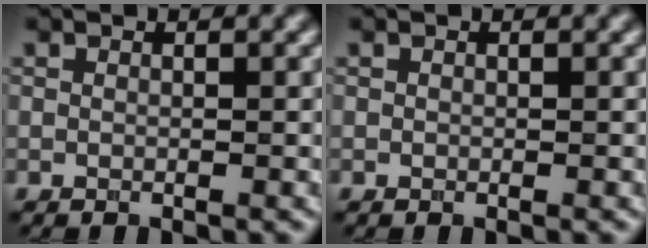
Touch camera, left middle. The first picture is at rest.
{"total": 0.0}